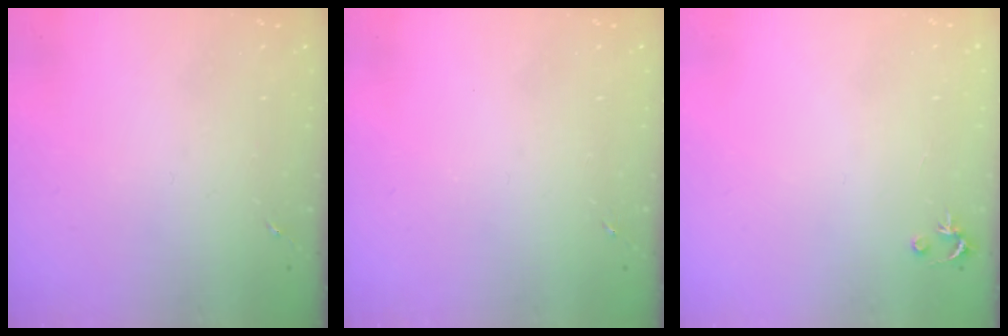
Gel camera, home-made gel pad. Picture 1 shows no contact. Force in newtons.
{"total": 0.0}
{"total": 2.5, "press": 2.5, "slide": 0.2}